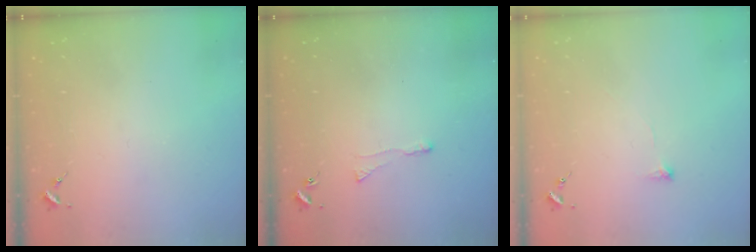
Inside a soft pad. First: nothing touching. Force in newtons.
{"total": 2.9, "press": 2.9, "slide": 0.6}
{"total": 5.8, "press": 5.7, "slide": 0.9}